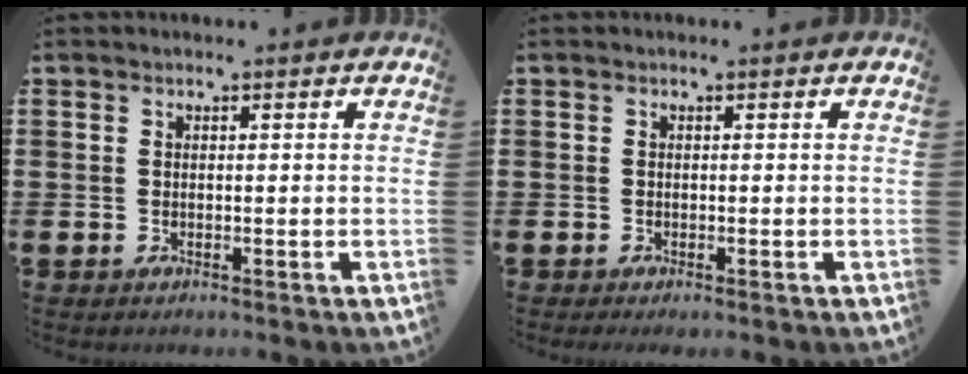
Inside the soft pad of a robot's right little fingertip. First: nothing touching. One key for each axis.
{"total": 0.0}